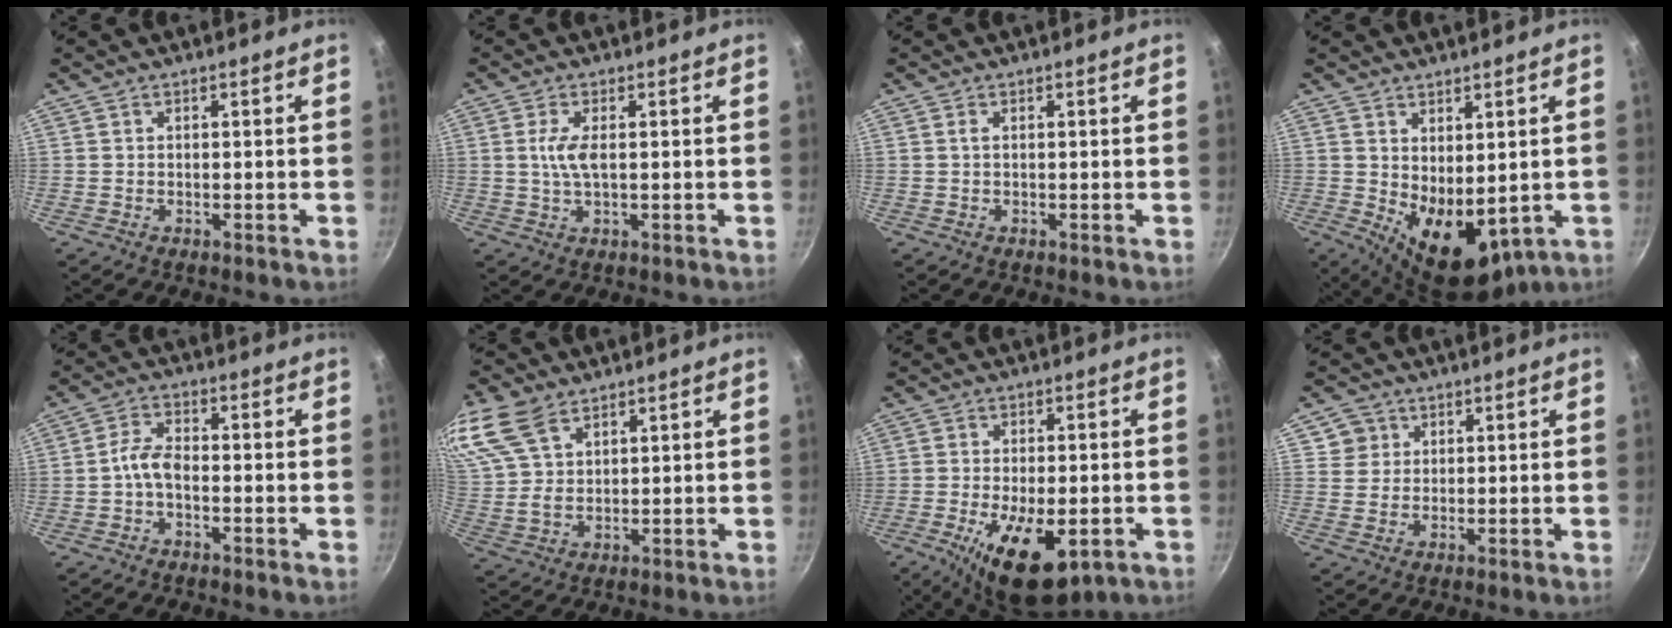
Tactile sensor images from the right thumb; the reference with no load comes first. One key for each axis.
{"total": 4.2, "fx": 0.4, "fy": 1.5, "fz": 3.9, "tx": -0.085, "ty": 0.000, "tz": 0.007}
{"total": 0.6, "fx": 0.1, "fy": 0.2, "fz": 0.5, "tx": -0.012, "ty": 0.002, "tz": 0.001}
{"total": 10.3, "fx": 0.1, "fy": 6.2, "fz": 8.3, "tx": -0.097, "ty": -0.025, "tz": 0.025}
{"total": 4.3, "fx": -1.7, "fy": 2.2, "fz": 3.2, "tx": -0.065, "ty": 0.023, "tz": -0.040}
{"total": 11.5, "fx": 6.9, "fy": 6.6, "fz": 6.4, "tx": -0.131, "ty": -0.002, "tz": 0.144}
{"total": 14.1, "fx": -5.4, "fy": 6.5, "fz": 11.3, "tx": -0.175, "ty": 0.002, "tz": -0.075}
{"total": 4.0, "fx": 1.5, "fy": 3.7, "fz": 0.4, "tx": 0.027, "ty": 0.007, "tz": 0.022}